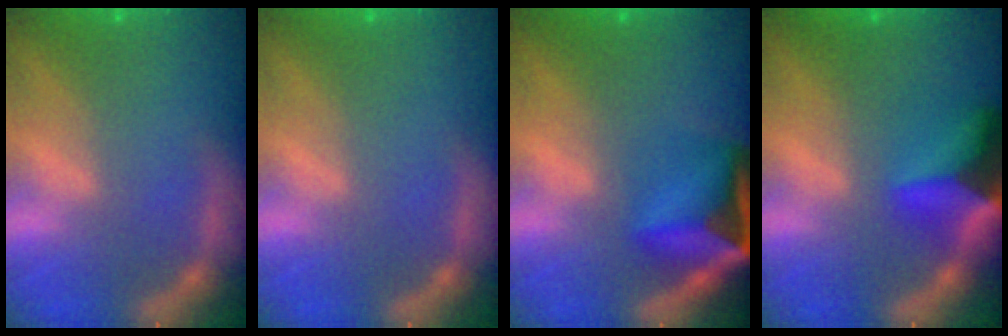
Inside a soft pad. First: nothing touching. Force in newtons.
{"total": 0.0}
{"total": 9.5}
{"total": 7.4}